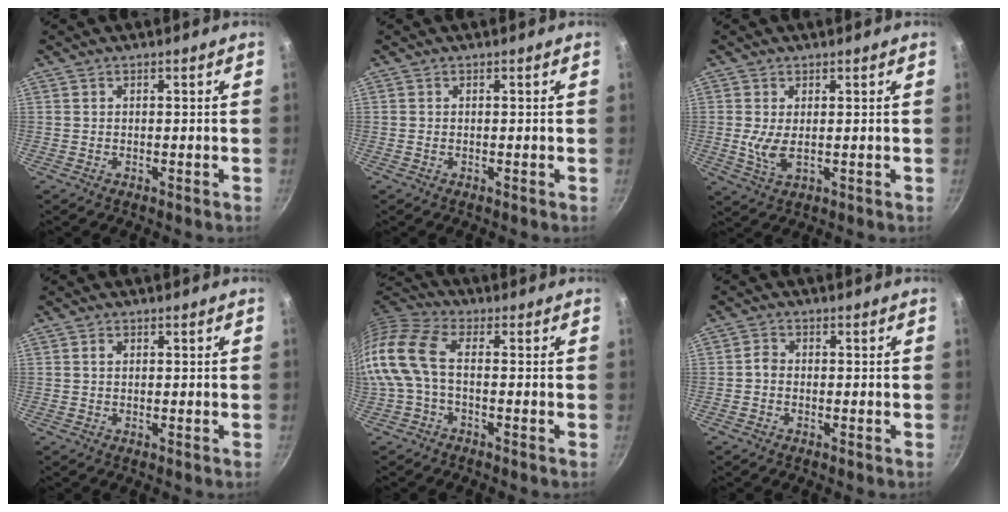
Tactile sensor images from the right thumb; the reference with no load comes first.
{"total": 0.0}
{"total": 4.3, "force": [0.3, 1.8, 3.9], "torque": [-0.085, -0.008, 0.013]}
{"total": 0.9, "force": [0.2, 0.7, 0.5], "torque": [-0.008, 0.004, 0.004]}
{"total": 12.8, "force": [-2.0, 6.8, 10.6], "torque": [-0.234, 0.026, -0.063]}
{"total": 1.7, "force": [-0.6, 1.3, 0.9], "torque": [-0.017, 0.012, -0.015]}